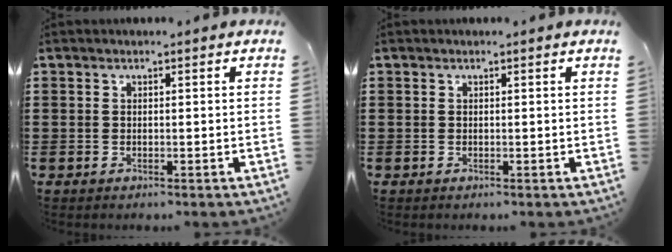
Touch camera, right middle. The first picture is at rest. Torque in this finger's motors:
{"motor_torque": [-0.12, -0.18, 0.08, -0.01]}